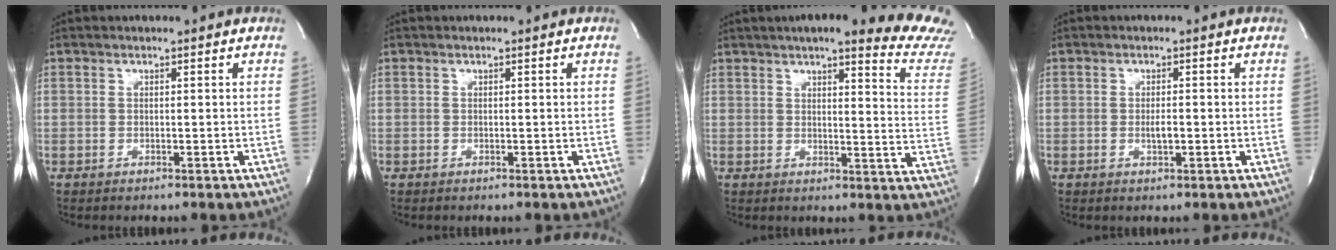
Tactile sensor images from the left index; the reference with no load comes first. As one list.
[{"total": 0.0}, {"total": 20.4, "force": [18.5, 1.1, 8.5], "torque": [-0.099, -0.073, 0.197]}, {"total": 1.6, "force": [-0.4, 0.4, 1.5], "torque": [-0.030, -0.001, -0.005]}]